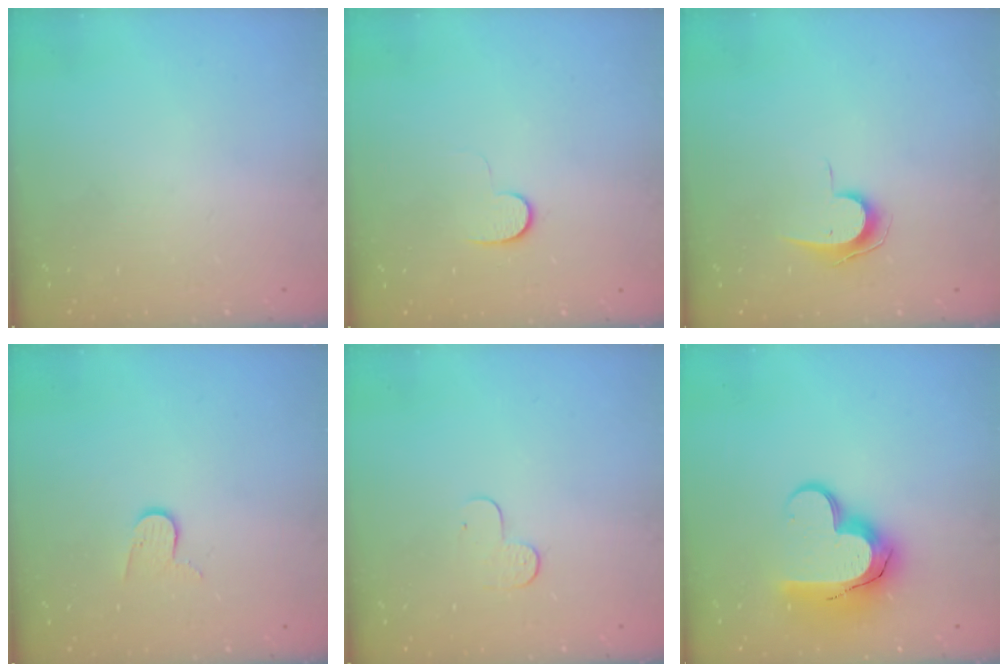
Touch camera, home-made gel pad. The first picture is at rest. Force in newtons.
{"total": 6.8, "press": 6.7, "slide": 1.0}
{"total": 7.7, "press": 7.6, "slide": 0.4}
{"total": 6.0, "press": 6.0, "slide": 0.2}
{"total": 3.1, "press": 3.1, "slide": 0.3}
{"total": 15.2, "press": 15.1, "slide": 1.1}